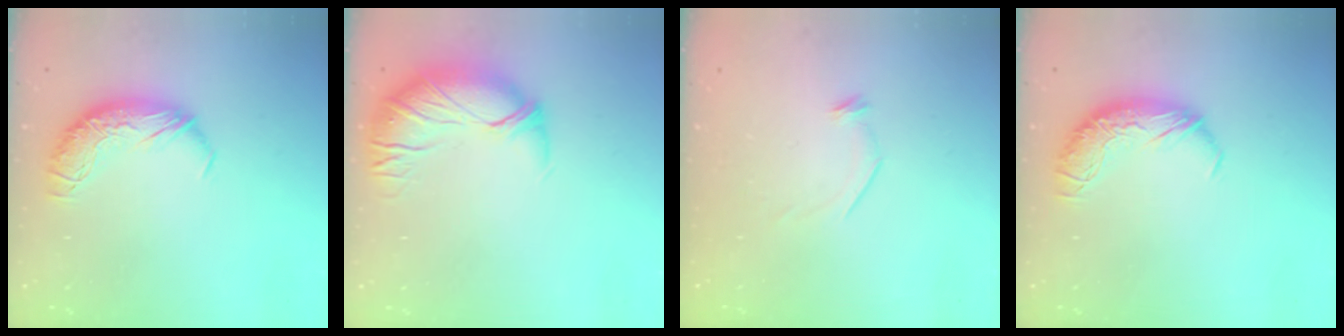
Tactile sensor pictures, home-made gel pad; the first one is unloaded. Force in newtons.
{"total": 2.9, "press": 1.6, "slide": 2.3}
{"total": 7.7, "press": 7.7, "slide": 0.8}
{"total": 0.0}